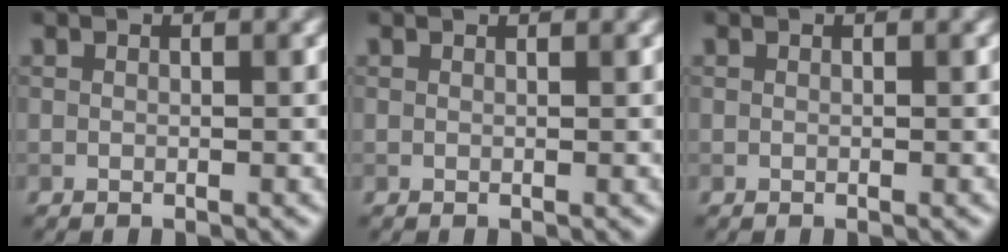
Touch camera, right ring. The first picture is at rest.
{"total": 0.7, "force": [0.7, 0.0, 0.1], "torque": [-0.004, -0.003, 0.005]}
{"total": 0.0}